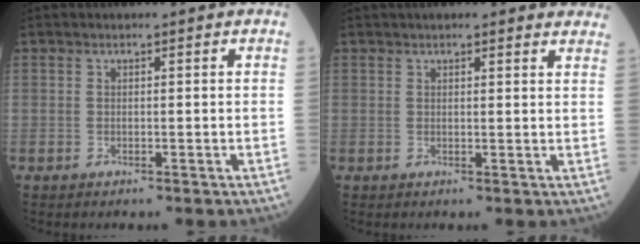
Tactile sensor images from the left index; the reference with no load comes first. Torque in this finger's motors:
{"motor_torque": [1.06, -1.08, 0.18, 0.08]}